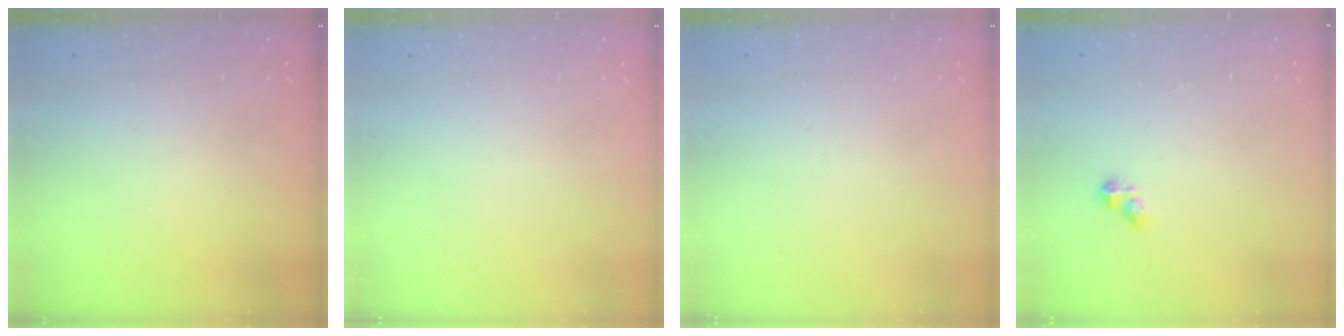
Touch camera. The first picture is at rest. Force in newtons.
{"total": 0.0}
{"total": 0.0}
{"total": 2.7, "press": 2.6, "slide": 0.3}